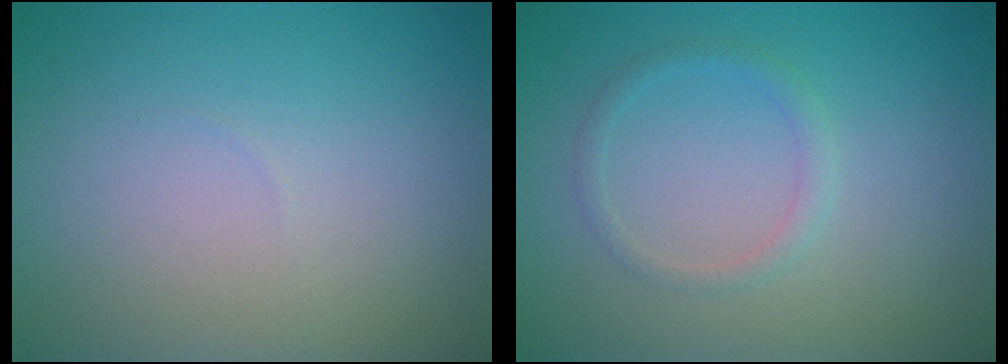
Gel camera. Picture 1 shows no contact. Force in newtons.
{"total": 1.3, "press": 1.3, "slide": 0.1}